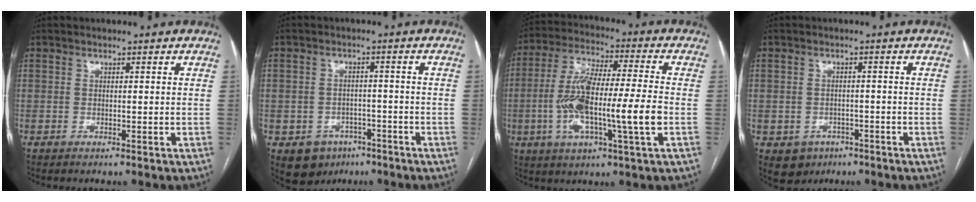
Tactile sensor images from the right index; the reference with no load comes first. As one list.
[{"total": 6.5, "force": [-3.6, 5.2, 1.6], "torque": [-0.023, 0.008, -0.044]}, {"total": 15.6, "force": [-2.9, 1.4, 15.2], "torque": [-0.297, 0.004, -0.054]}, {"total": 4.5, "force": [-2.2, 3.8, 0.8], "torque": [-0.010, 0.005, -0.025]}]